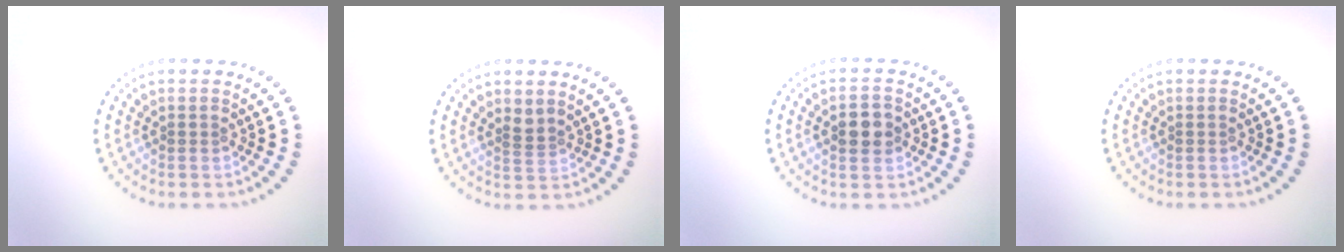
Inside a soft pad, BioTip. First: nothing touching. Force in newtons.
{"total": 1.2, "press": 0.8, "slide": 0.9}
{"total": 2.9, "press": 2.9, "slide": 0.1}
{"total": 0.0}